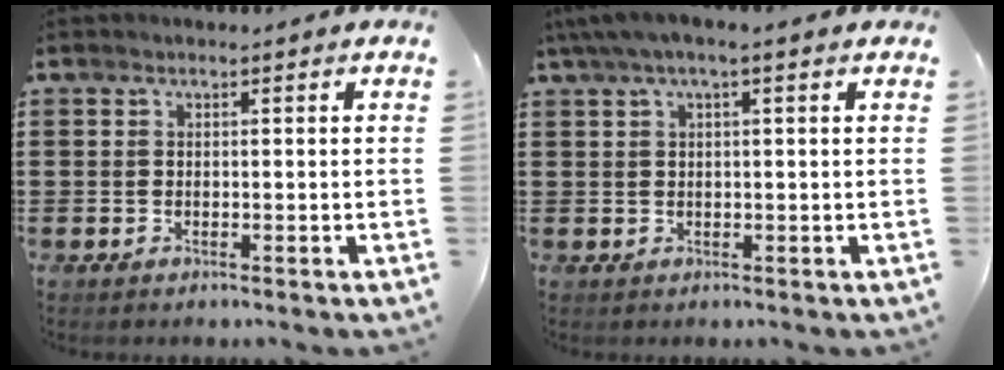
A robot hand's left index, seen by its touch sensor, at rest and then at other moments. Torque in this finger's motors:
{"motor_torque": [0.07, 0.21, 0.39, 0.12]}